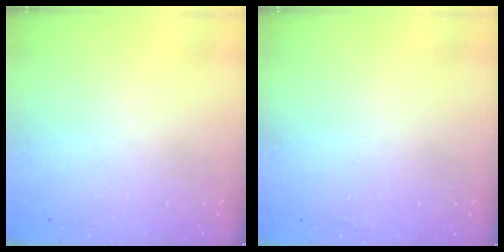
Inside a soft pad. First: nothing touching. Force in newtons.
{"total": 1.5, "press": 1.5, "slide": 0.1}